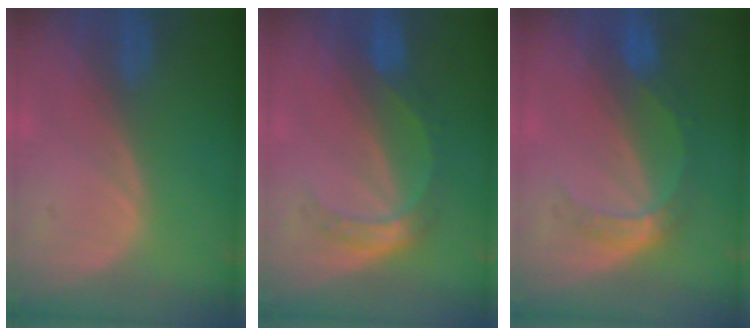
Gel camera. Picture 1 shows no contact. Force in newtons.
{"total": 5.4, "press": 4.7, "slide": 2.5}
{"total": 5.2, "press": 4.7, "slide": 2.3}